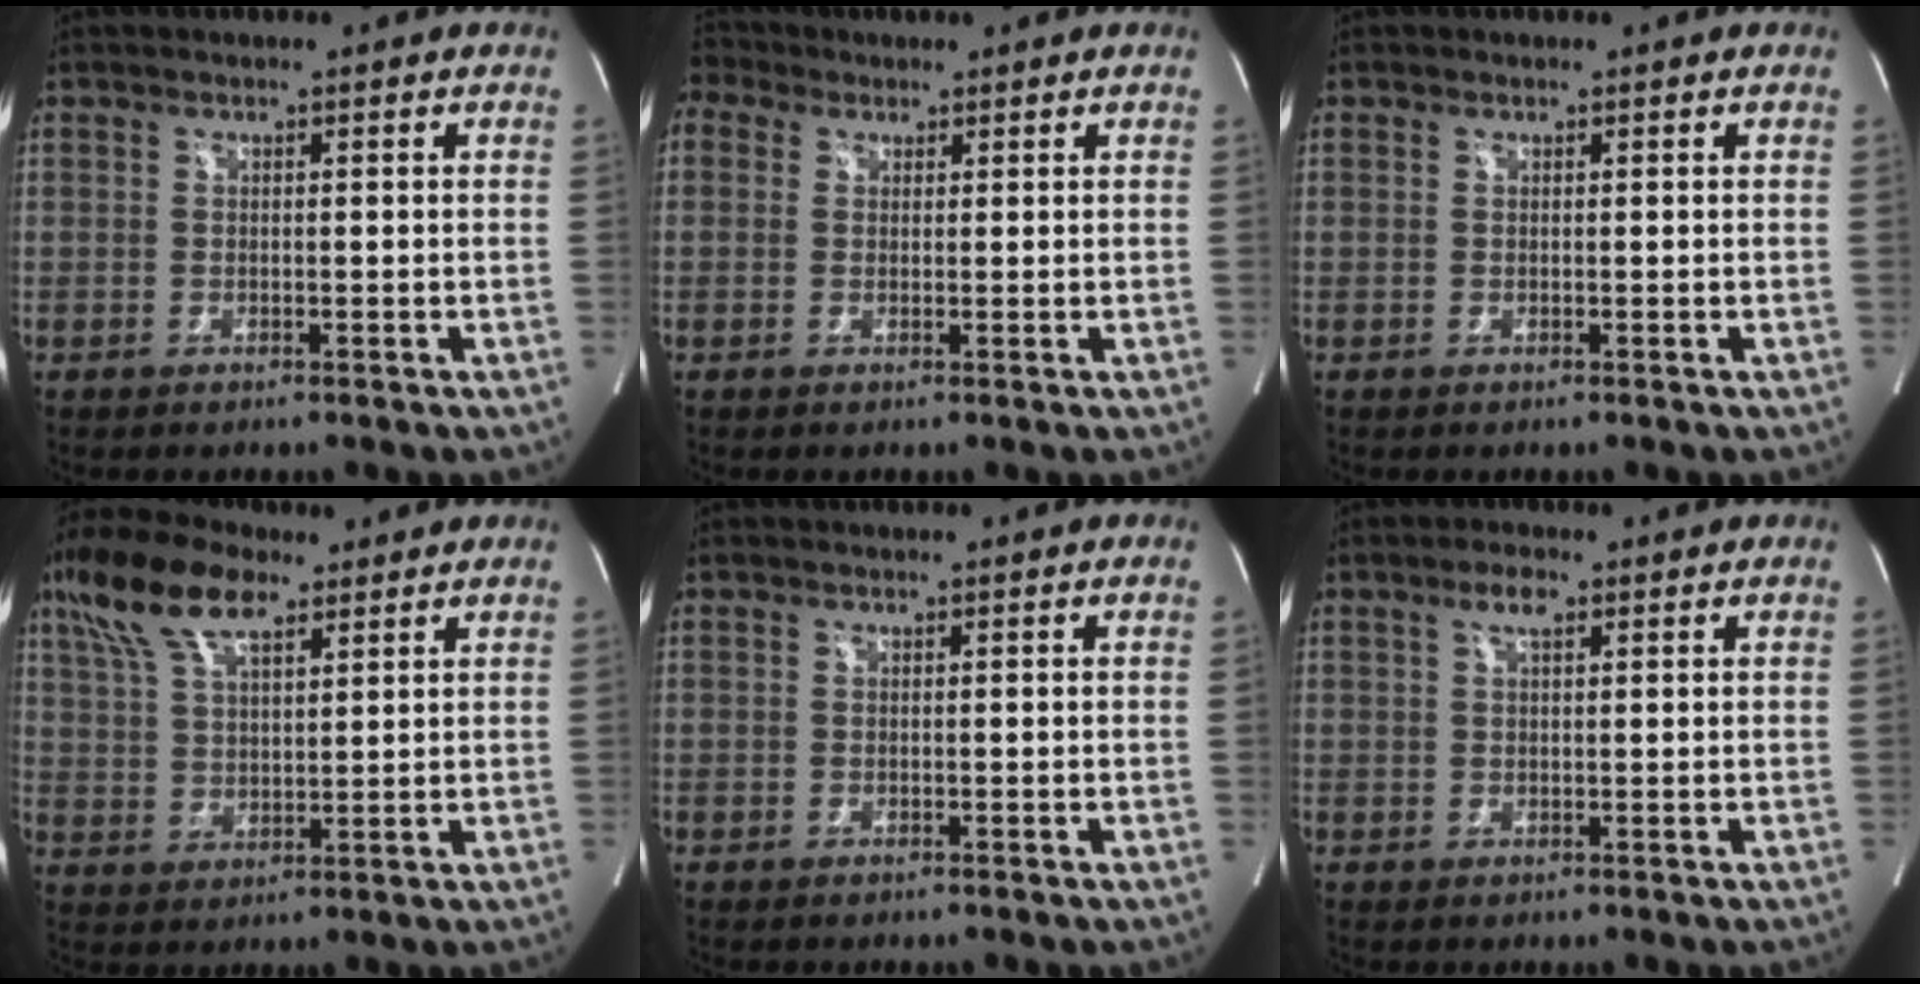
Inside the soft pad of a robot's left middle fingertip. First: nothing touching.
{"total": 3.4, "force": [2.1, 2.6, 0.8], "torque": [-0.023, 0.029, 0.041]}
{"total": 0.0}
{"total": 11.3, "force": [7.2, 4.1, 7.7], "torque": [-0.166, 0.028, 0.139]}
{"total": 0.0}
{"total": 2.5, "force": [1.3, 0.7, 2.0], "torque": [-0.042, 0.009, 0.026]}